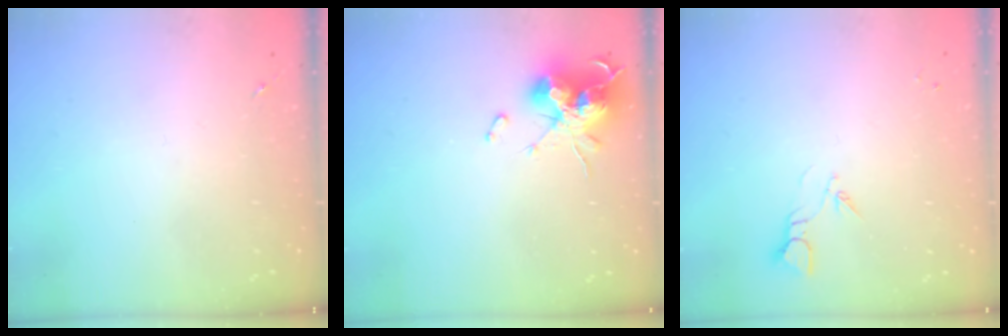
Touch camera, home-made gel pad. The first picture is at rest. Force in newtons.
{"total": 15.3, "press": 15.3, "slide": 0.1}
{"total": 3.0, "press": 3.0, "slide": 0.3}